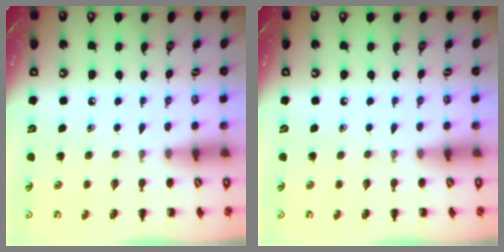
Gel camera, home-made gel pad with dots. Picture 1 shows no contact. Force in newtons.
{"total": 0.0}